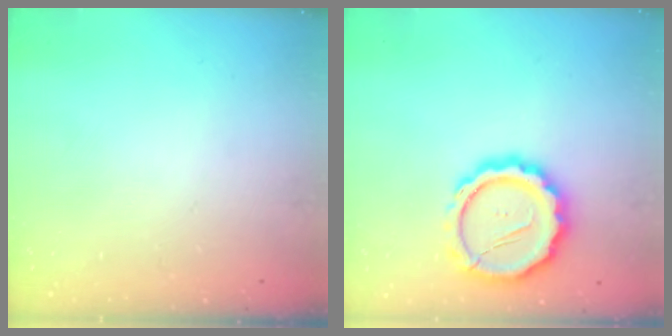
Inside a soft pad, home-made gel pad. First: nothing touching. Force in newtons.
{"total": 16.6, "press": 16.4, "slide": 3.0}